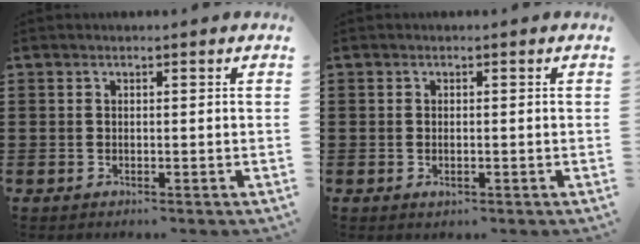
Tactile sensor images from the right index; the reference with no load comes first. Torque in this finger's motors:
{"motor_torque": [0.40, 1.05, 0.00, 0.03]}